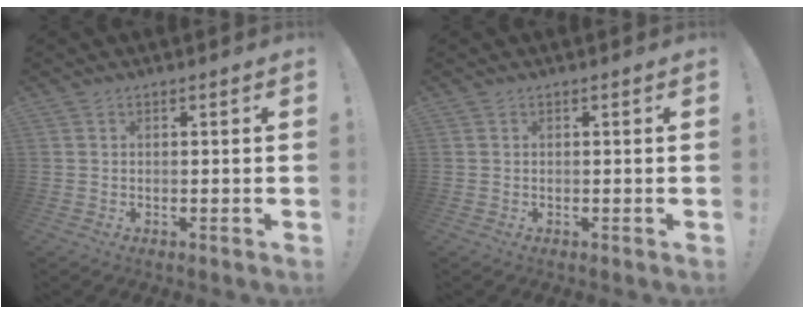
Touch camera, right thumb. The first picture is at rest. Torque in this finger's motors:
{"motor_torque": [0.00, 0.00, 0.00, 0.00, 0.00]}